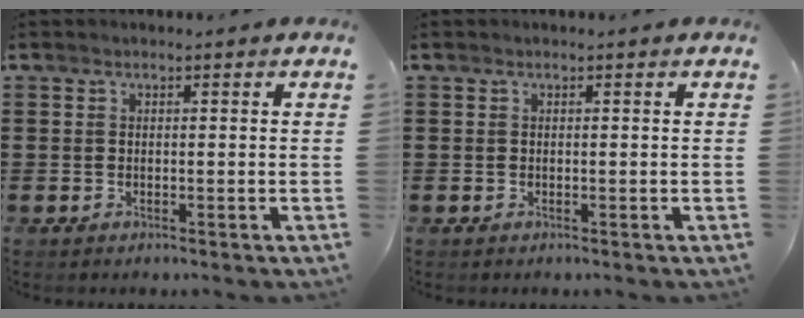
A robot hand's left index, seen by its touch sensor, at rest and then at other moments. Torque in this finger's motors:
{"motor_torque": [0.00, 0.00, -0.01, 0.01]}